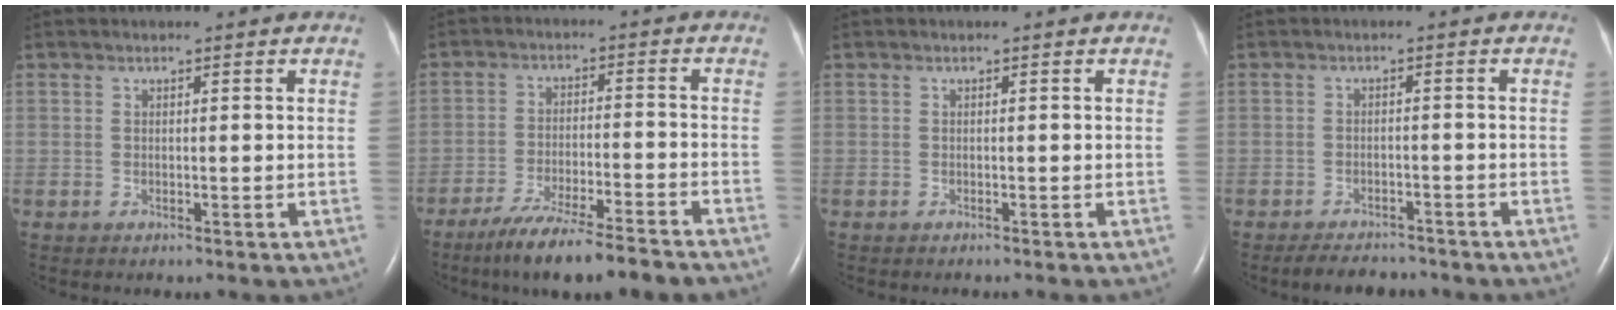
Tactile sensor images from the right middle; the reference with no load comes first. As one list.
[{"total": 13.3, "force": [-10.9, 0.7, 7.5], "torque": [-0.123, -0.028, -0.174]}, {"total": 1.2, "force": [-1.1, 0.2, 0.5], "torque": [-0.010, -0.003, -0.013]}, {"total": 5.3, "force": [-4.8, 1.7, 1.4], "torque": [-0.025, -0.008, -0.069]}]